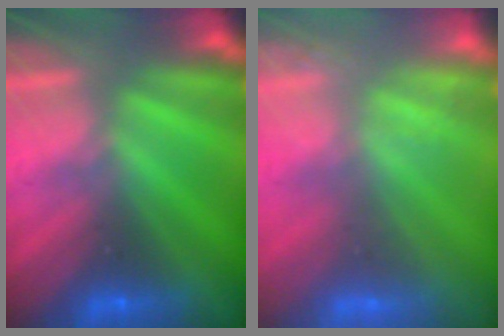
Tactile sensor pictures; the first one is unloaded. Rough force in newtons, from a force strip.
{"total": 2.0}